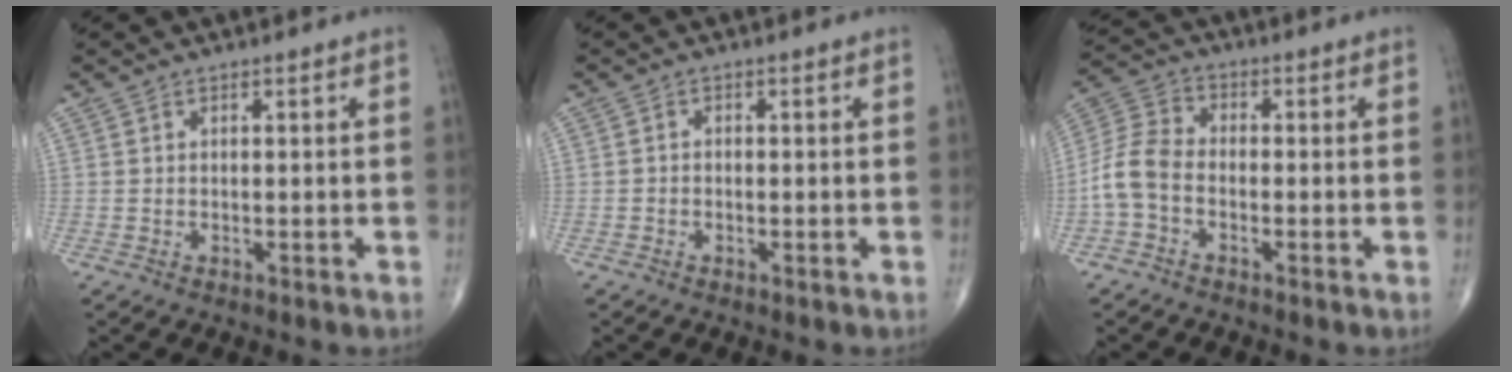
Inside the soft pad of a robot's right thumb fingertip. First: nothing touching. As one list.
[{"total": 0.7, "force": [-0.3, 0.5, 0.3], "torque": [-0.001, 0.002, -0.010]}, {"total": 7.2, "force": [-2.2, 4.8, 4.9], "torque": [-0.099, 0.024, -0.060]}]